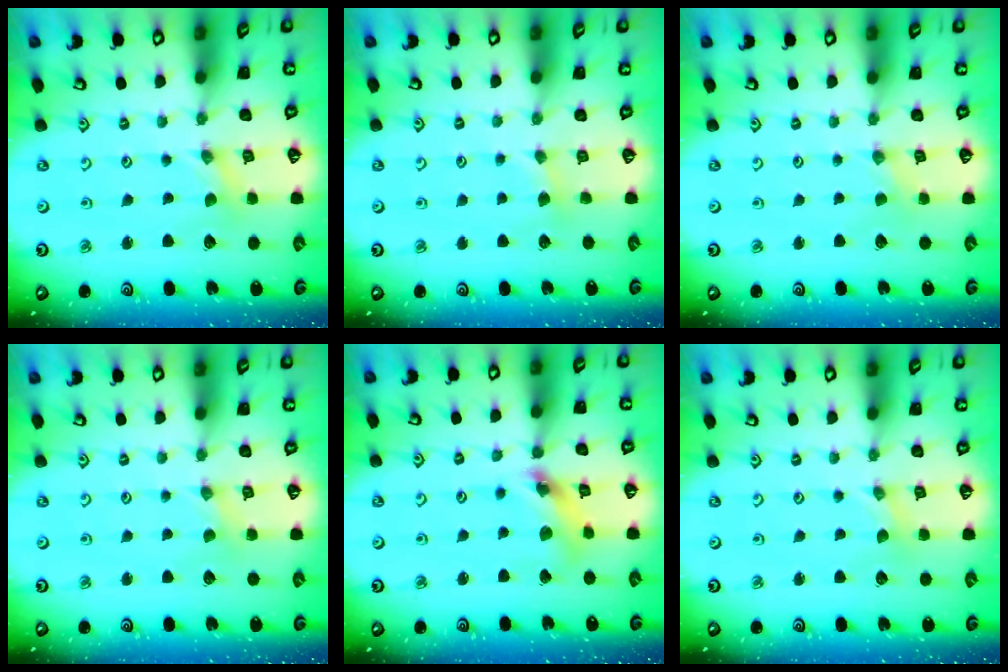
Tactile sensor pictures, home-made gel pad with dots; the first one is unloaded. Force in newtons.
{"total": 2.1, "press": 2.0, "slide": 0.4}
{"total": 0.0}
{"total": 1.4, "press": 1.3, "slide": 0.3}
{"total": 10.0, "press": 9.9, "slide": 1.2}
{"total": 0.0}